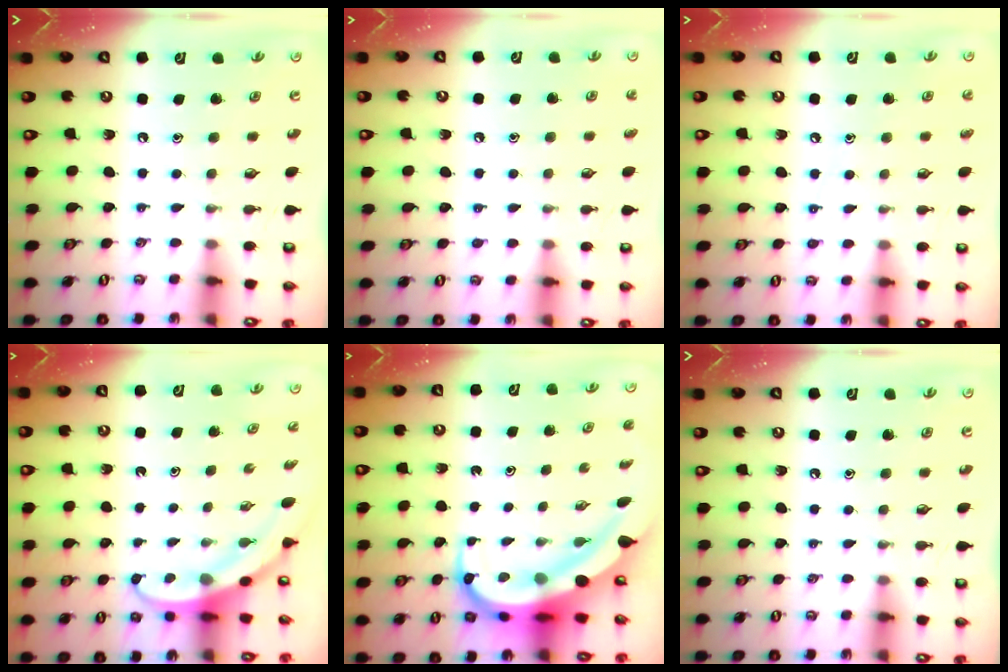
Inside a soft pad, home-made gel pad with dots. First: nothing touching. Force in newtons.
{"total": 3.8, "press": 3.7, "slide": 0.4}
{"total": 5.8, "press": 5.8, "slide": 0.7}
{"total": 3.7, "press": 3.7, "slide": 0.3}
{"total": 12.5, "press": 12.4, "slide": 1.3}
{"total": 0.0}